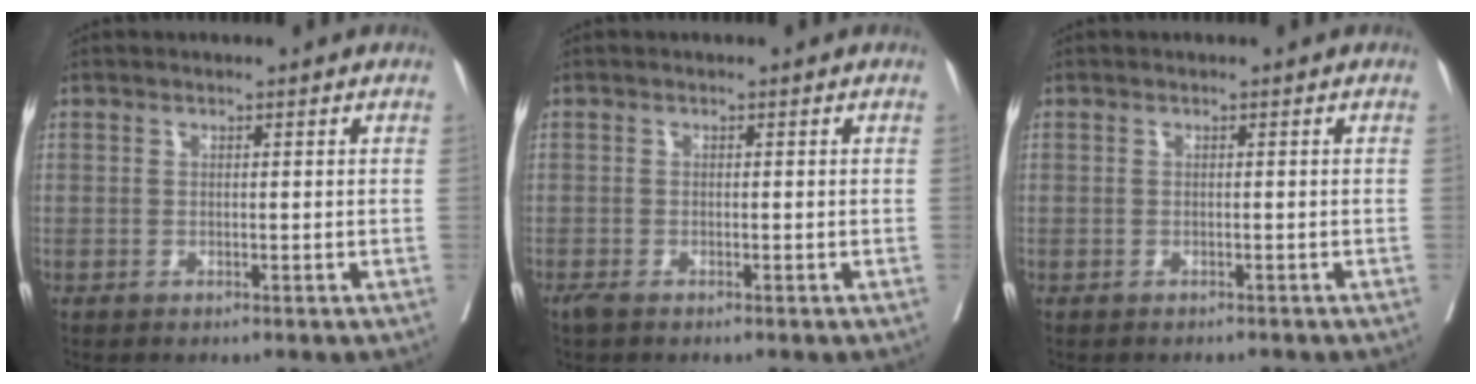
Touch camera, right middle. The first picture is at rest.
{"total": 1.2, "force": [-0.9, 0.3, 0.6], "torque": [-0.016, -0.005, -0.018]}
{"total": 1.4, "force": [-1.3, 0.4, 0.2], "torque": [-0.006, -0.002, -0.020]}